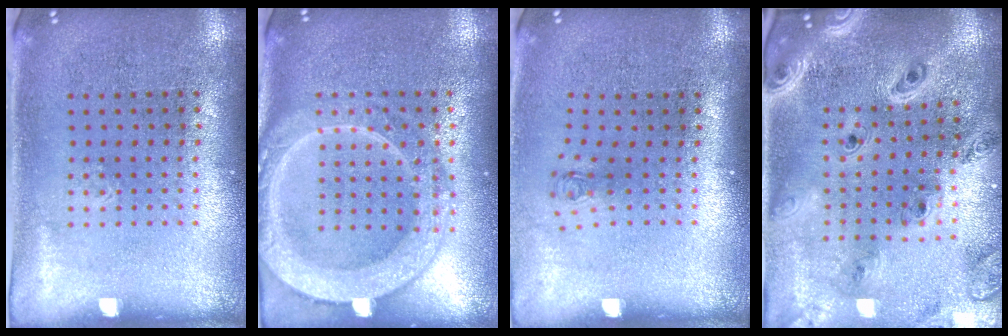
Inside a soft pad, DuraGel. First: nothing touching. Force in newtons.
{"total": 4.0, "press": 4.0, "slide": 0.4}
{"total": 0.7, "press": 0.3, "slide": 0.7}
{"total": 2.5, "press": 2.2, "slide": 1.1}